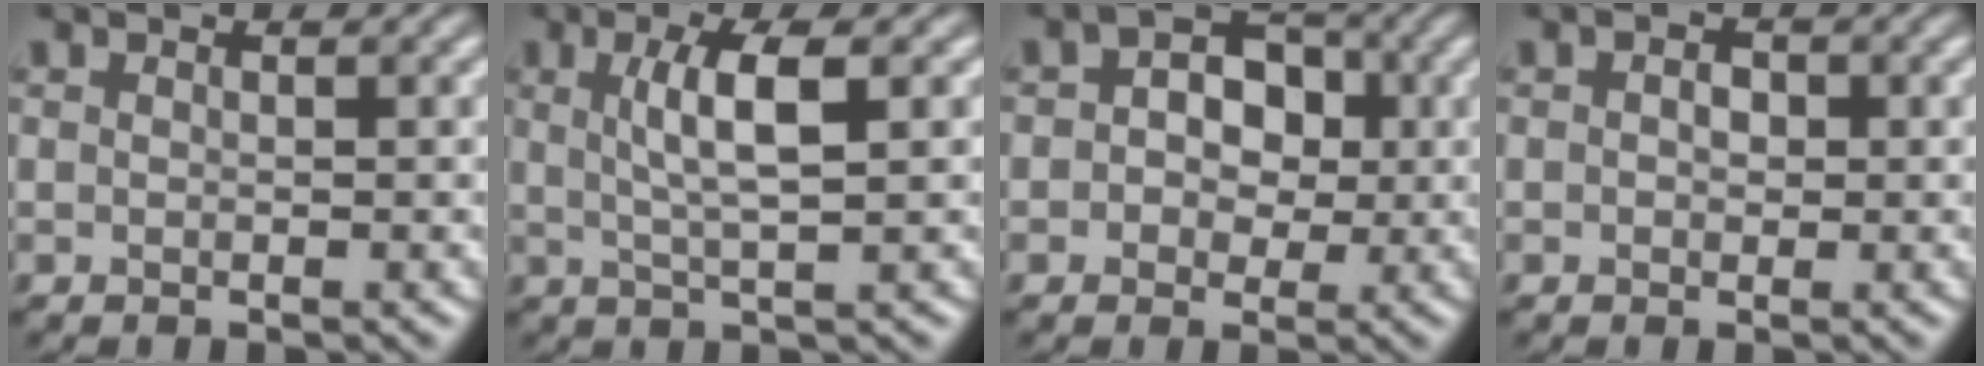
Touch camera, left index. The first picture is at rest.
{"total": 4.3, "force": [1.1, 1.0, 4.1], "torque": [-0.075, 0.001, 0.020]}
{"total": 4.7, "force": [0.4, 3.6, 2.9], "torque": [-0.030, 0.006, -0.015]}
{"total": 1.4, "force": [0.2, 1.1, 0.9], "torque": [-0.011, 0.000, -0.001]}